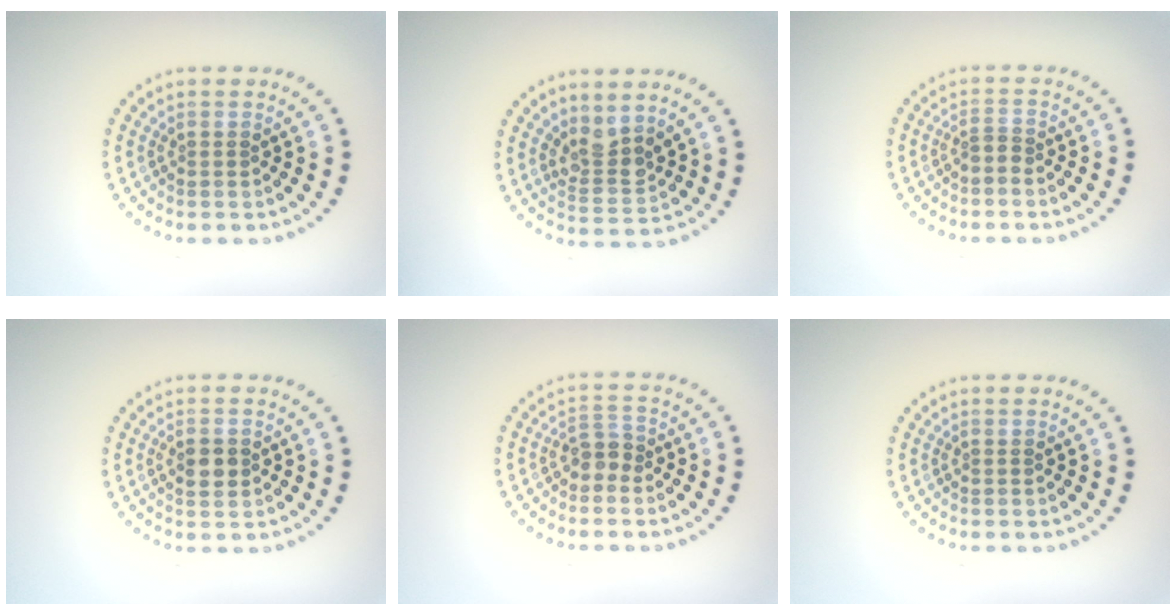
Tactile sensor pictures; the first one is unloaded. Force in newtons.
{"total": 2.8, "press": 2.4, "slide": 1.6}
{"total": 1.2, "press": 0.7, "slide": 1.0}
{"total": 2.0, "press": 2.0, "slide": 0.1}
{"total": 1.8, "press": 1.5, "slide": 0.9}
{"total": 0.0}